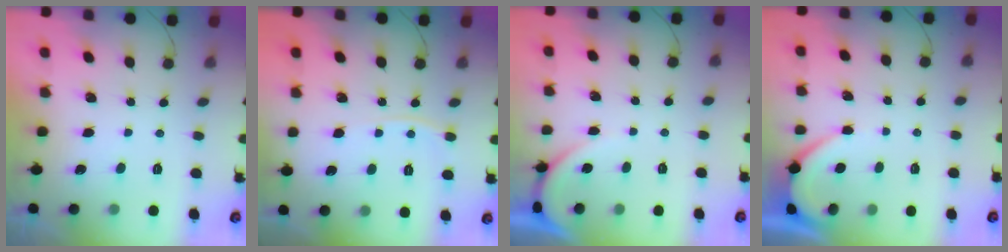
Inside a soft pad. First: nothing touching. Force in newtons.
{"total": 4.5, "press": 4.5, "slide": 0.6}
{"total": 1.6, "press": 1.6, "slide": 0.1}
{"total": 2.7, "press": 2.7, "slide": 0.3}